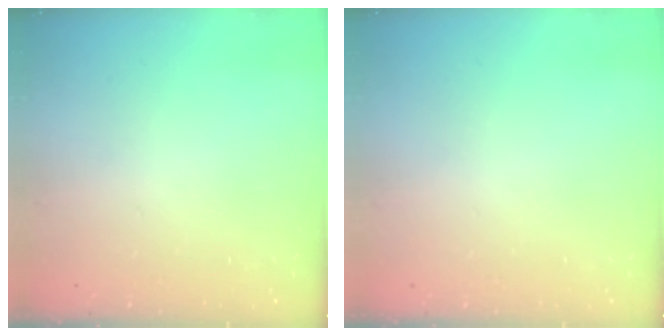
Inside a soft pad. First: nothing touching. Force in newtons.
{"total": 0.0}